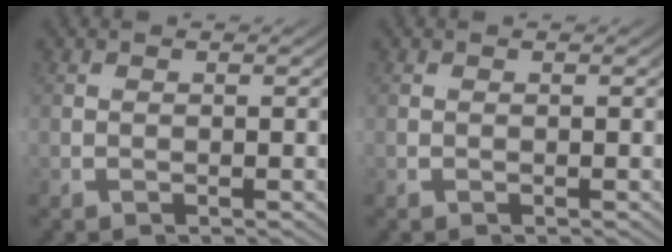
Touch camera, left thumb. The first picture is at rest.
{"total": 0.0}